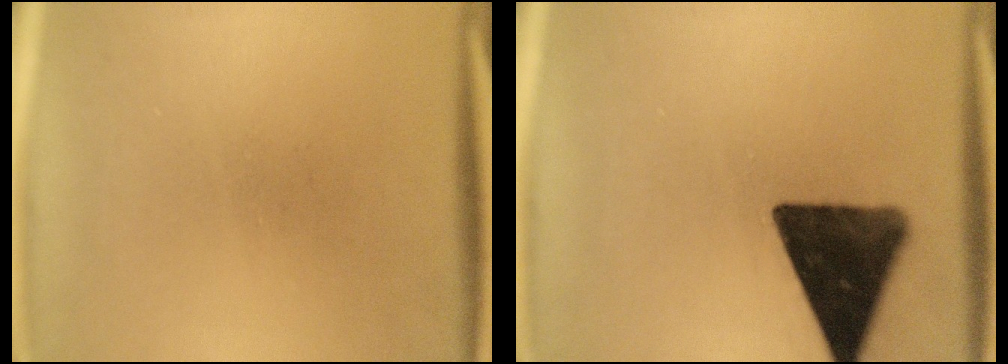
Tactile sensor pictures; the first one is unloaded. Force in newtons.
{"total": 14.5}